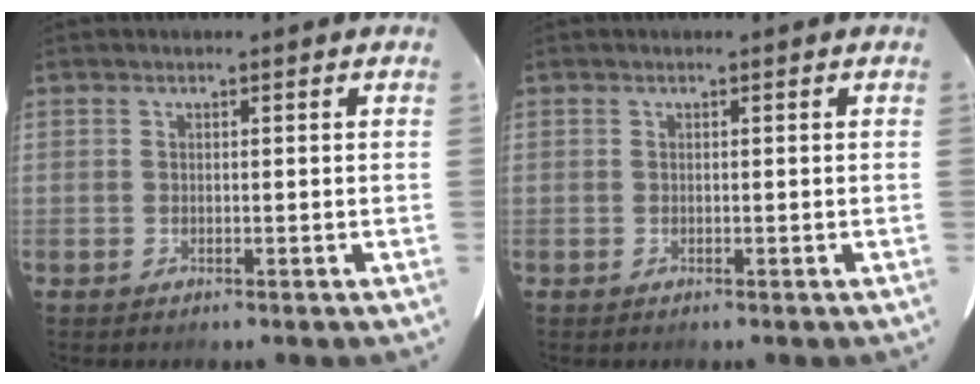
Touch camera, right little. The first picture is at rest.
{"total": 0.0}